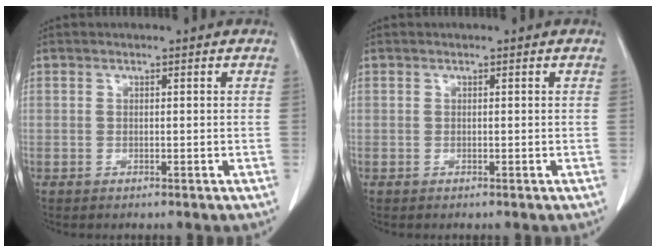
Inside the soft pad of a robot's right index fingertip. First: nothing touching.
{"total": 0.0}